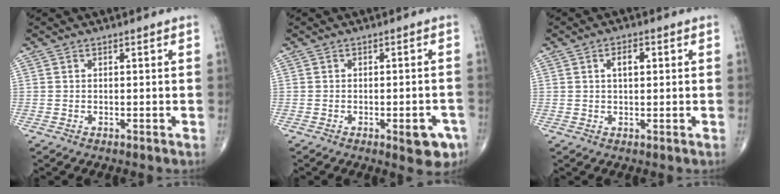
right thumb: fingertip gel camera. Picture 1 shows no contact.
{"total": 5.7, "force": [-2.6, 2.2, 4.6], "torque": [-0.040, 0.008, -0.026]}
{"total": 3.2, "force": [0.9, 1.6, 2.6], "torque": [-0.041, 0.003, 0.013]}